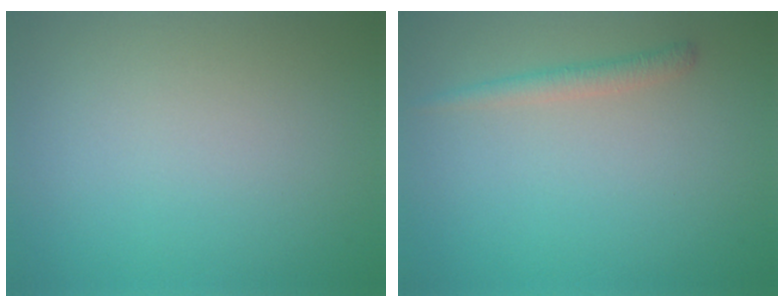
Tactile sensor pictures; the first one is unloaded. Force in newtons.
{"total": 1.5, "press": 1.5, "slide": 0.1}